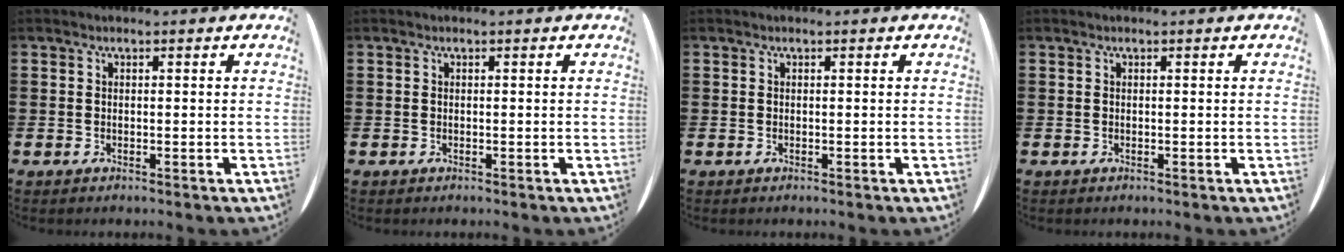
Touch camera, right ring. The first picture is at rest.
{"total": 0.0}
{"total": 0.0}
{"total": 0.0}